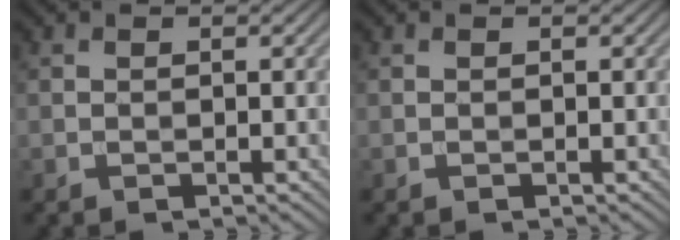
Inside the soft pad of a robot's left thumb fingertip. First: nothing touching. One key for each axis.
{"total": 0.0}